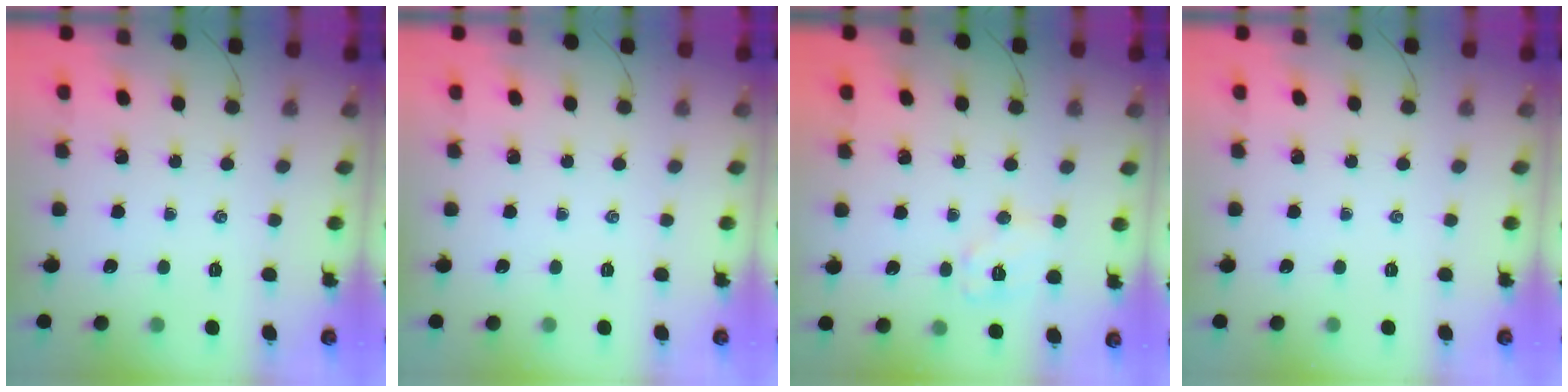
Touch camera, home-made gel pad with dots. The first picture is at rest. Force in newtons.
{"total": 0.0}
{"total": 8.3, "press": 8.3, "slide": 1.0}
{"total": 0.0}